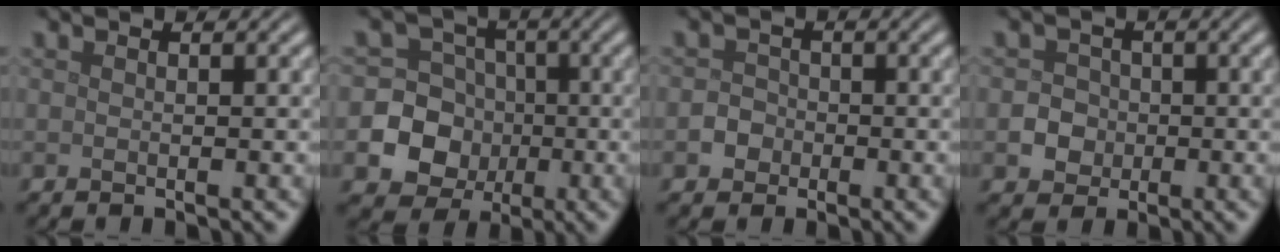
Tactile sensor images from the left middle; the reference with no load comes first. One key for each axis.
{"total": 11.2, "fx": -2.3, "fy": 10.7, "fz": 2.6, "tx": -0.076, "ty": 0.004, "tz": -0.051}
{"total": 1.9, "fx": -0.6, "fy": 1.7, "fz": 0.6, "tx": 0.009, "ty": 0.001, "tz": -0.016}
{"total": 3.2, "fx": -0.6, "fy": 3.0, "fz": 1.0, "tx": 0.008, "ty": 0.010, "tz": -0.028}